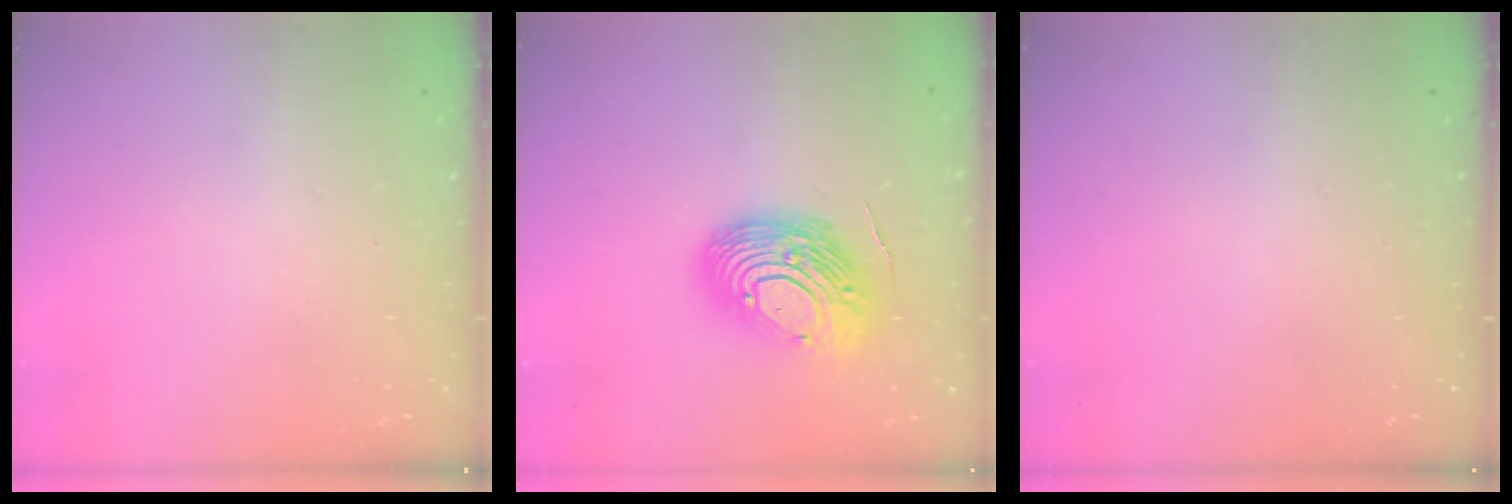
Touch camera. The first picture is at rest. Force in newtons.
{"total": 14.9, "press": 14.7, "slide": 2.7}
{"total": 0.0}